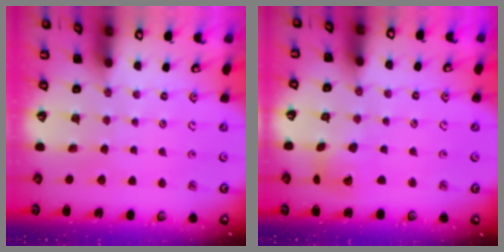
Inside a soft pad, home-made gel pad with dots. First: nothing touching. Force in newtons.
{"total": 7.0, "press": 7.0, "slide": 1.0}